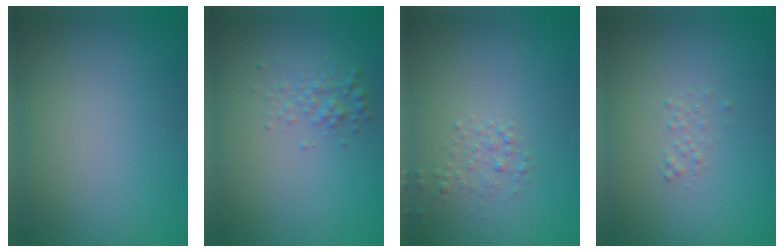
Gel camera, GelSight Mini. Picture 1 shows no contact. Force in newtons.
{"total": 1.7, "press": 1.7, "slide": 0.1}
{"total": 1.3, "press": 1.2, "slide": 0.1}
{"total": 0.7, "press": 0.7, "slide": 0.1}